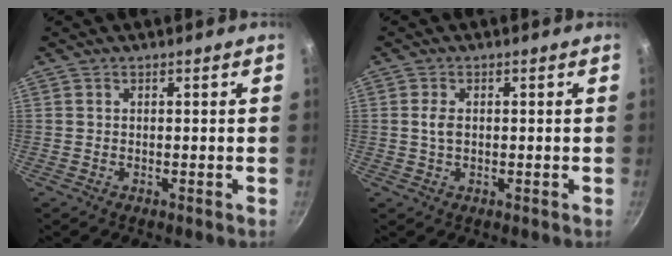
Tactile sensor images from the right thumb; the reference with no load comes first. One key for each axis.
{"total": 2.4, "fx": 0.2, "fy": 1.5, "fz": 1.9, "tx": -0.033, "ty": 0.002, "tz": 0.004}